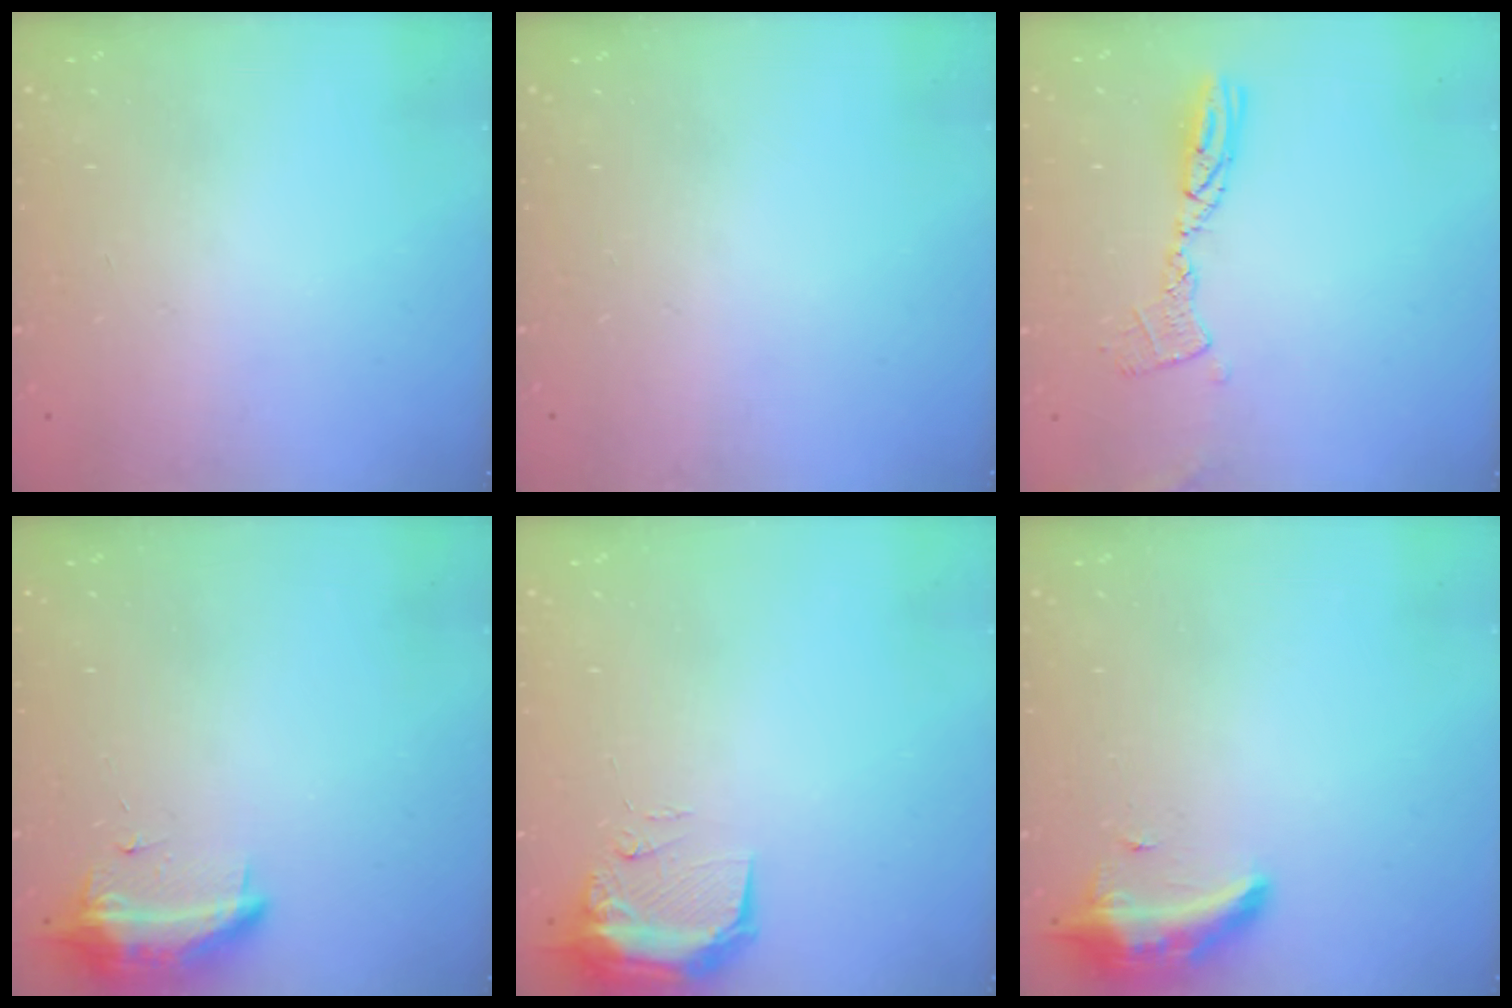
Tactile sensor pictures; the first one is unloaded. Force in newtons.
{"total": 0.0}
{"total": 9.7, "press": 9.6, "slide": 0.9}
{"total": 9.5, "press": 9.2, "slide": 2.4}
{"total": 11.0, "press": 9.6, "slide": 5.4}
{"total": 12.2, "press": 9.7, "slide": 7.4}